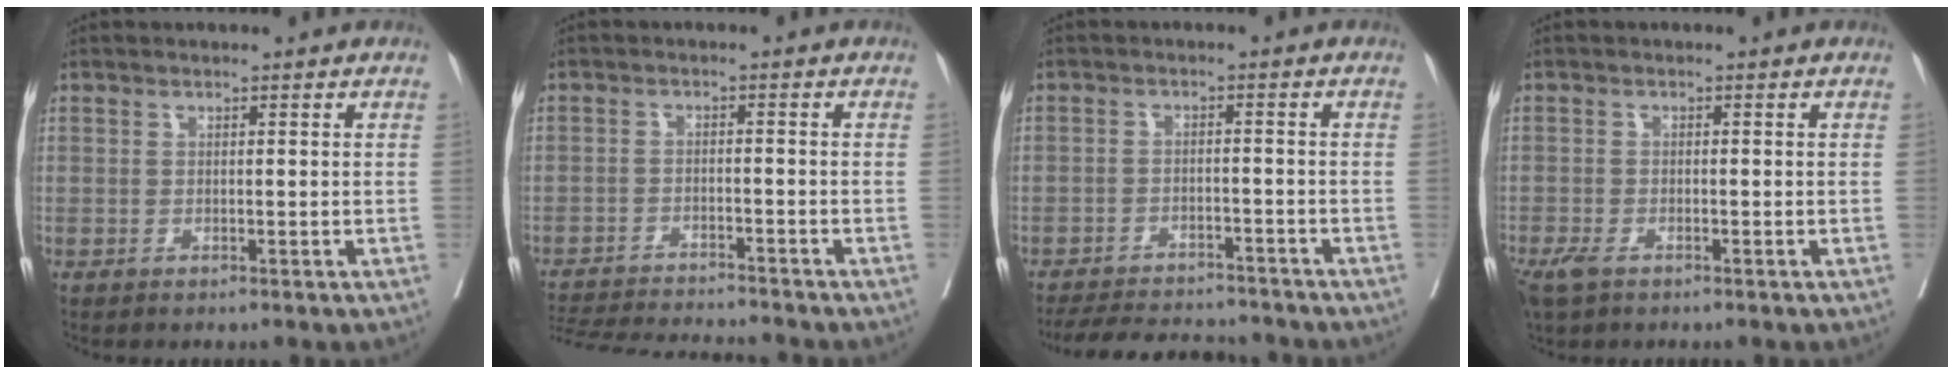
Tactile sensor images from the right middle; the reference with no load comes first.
{"total": 12.9, "force": [-12.3, 0.3, 3.8], "torque": [-0.063, -0.012, -0.183]}
{"total": 12.1, "force": [-11.1, 3.4, 3.3], "torque": [-0.063, 0.001, -0.153]}
{"total": 3.7, "force": [-2.5, 1.7, 2.2], "torque": [-0.046, -0.008, -0.044]}